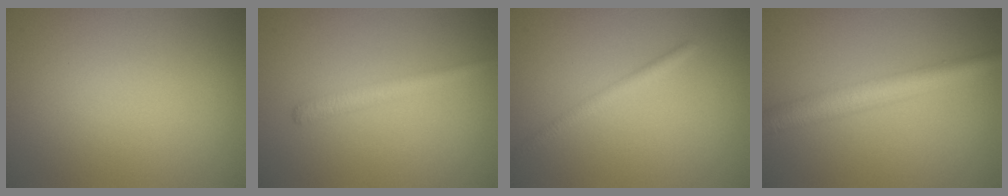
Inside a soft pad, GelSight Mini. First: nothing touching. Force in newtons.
{"total": 1.9, "press": 1.8, "slide": 0.1}
{"total": 1.7, "press": 1.7, "slide": 0.1}
{"total": 4.2, "press": 4.2, "slide": 0.1}